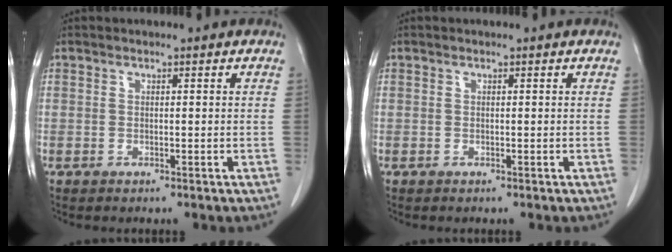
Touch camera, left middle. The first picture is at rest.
{"total": 0.0}